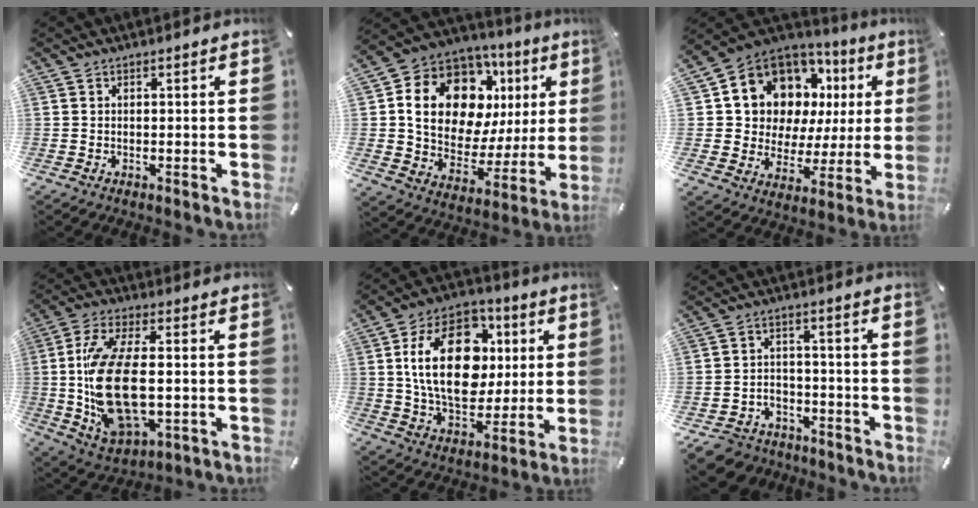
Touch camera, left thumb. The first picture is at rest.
{"total": 17.8, "force": [7.7, 12.3, 10.2], "torque": [-0.164, -0.044, 0.143]}
{"total": 11.8, "force": [6.7, 9.0, 3.5], "torque": [-0.069, -0.073, 0.130]}
{"total": 19.9, "force": [-0.3, 10.4, 16.9], "torque": [-0.365, -0.011, 0.001]}
{"total": 22.7, "force": [3.6, 15.4, 16.3], "torque": [-0.301, 0.008, 0.059]}
{"total": 6.8, "force": [-4.8, 4.6, 1.5], "torque": [-0.033, 0.027, -0.092]}